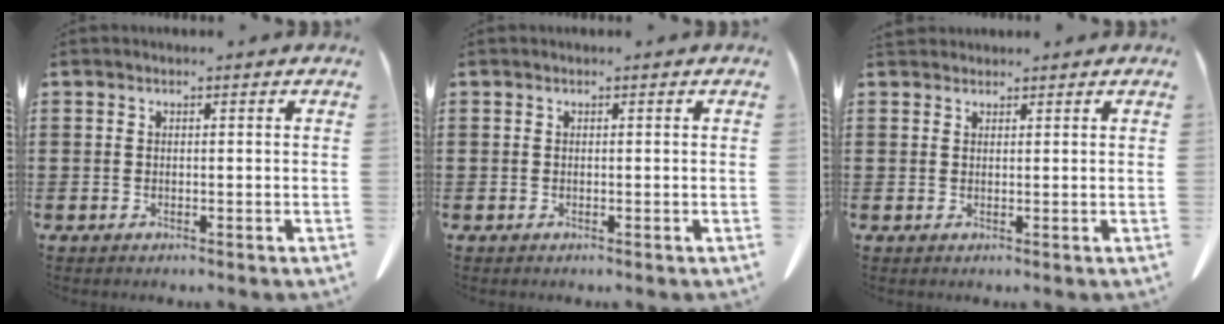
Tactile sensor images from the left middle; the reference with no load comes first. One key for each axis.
{"total": 0.0}
{"total": 1.4, "fx": 1.3, "fy": 0.5, "fz": 0.1, "tx": -0.006, "ty": 0.002, "tz": 0.026}